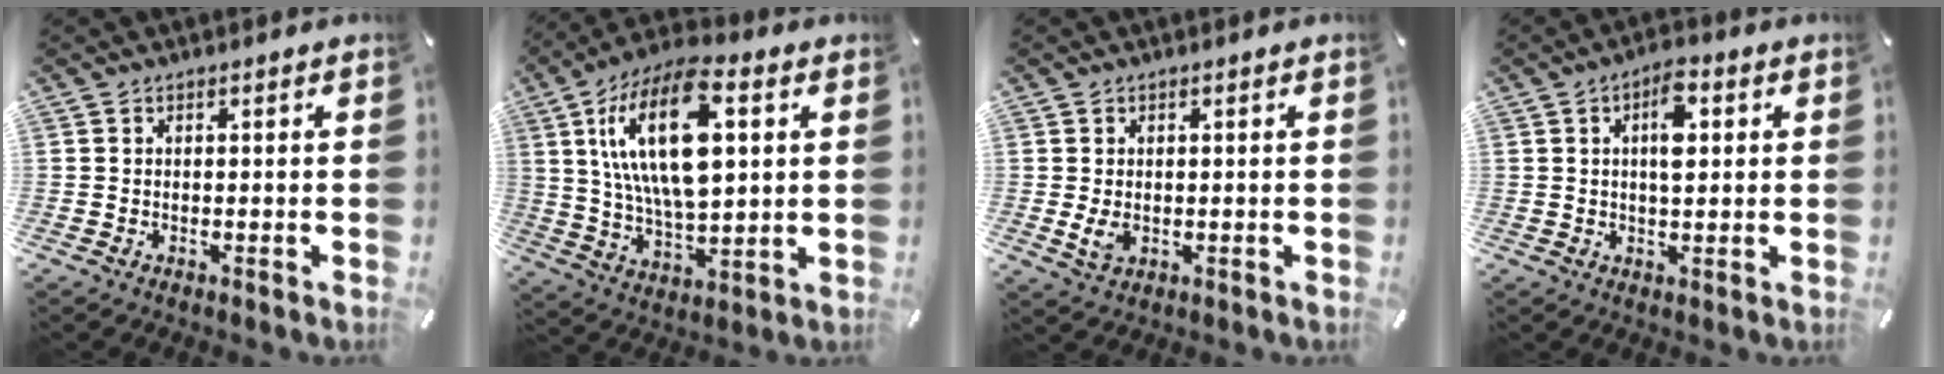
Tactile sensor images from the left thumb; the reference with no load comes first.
{"total": 21.1, "force": [6.8, 10.1, 17.2], "torque": [-0.358, -0.009, 0.106]}
{"total": 3.3, "force": [-0.2, 2.3, 2.3], "torque": [-0.055, -0.008, -0.009]}
{"total": 7.3, "force": [1.9, 3.4, 6.2], "torque": [-0.095, -0.002, 0.024]}